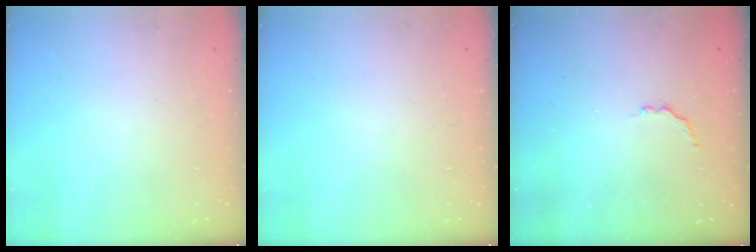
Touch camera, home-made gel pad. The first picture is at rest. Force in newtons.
{"total": 0.0}
{"total": 2.9, "press": 2.7, "slide": 0.9}